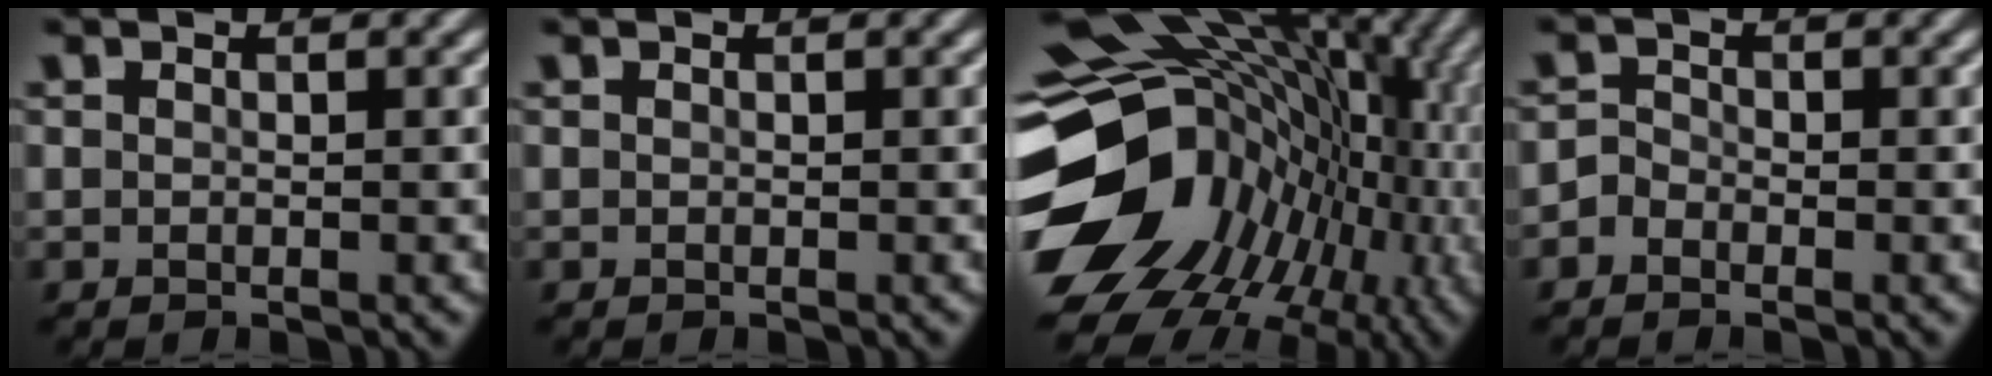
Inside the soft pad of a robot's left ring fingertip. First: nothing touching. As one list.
[{"total": 0.0}, {"total": 17.2, "force": [-1.4, 13.7, 10.3], "torque": [-0.194, -0.003, -0.005]}, {"total": 1.3, "force": [-0.8, 0.9, 0.4], "torque": [0.001, 0.003, -0.022]}]